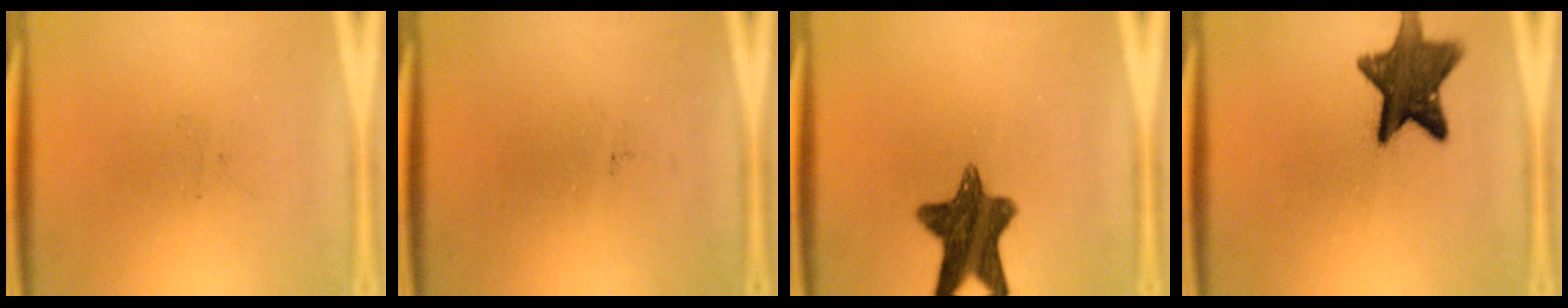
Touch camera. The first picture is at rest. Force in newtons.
{"total": 0.0}
{"total": 11.4}
{"total": 11.8}